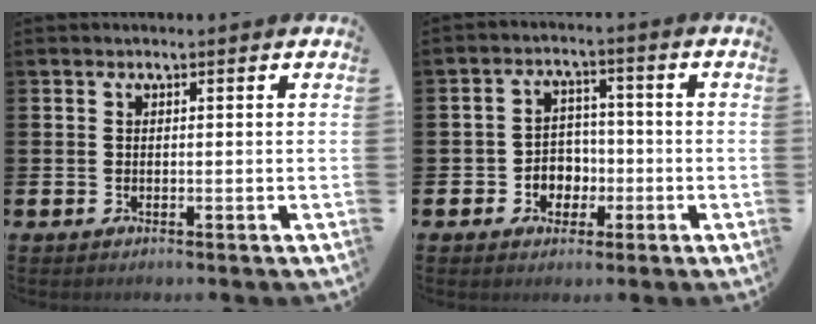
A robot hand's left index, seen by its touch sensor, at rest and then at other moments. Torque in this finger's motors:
{"motor_torque": [0.41, -0.13, 0.08, 0.07]}